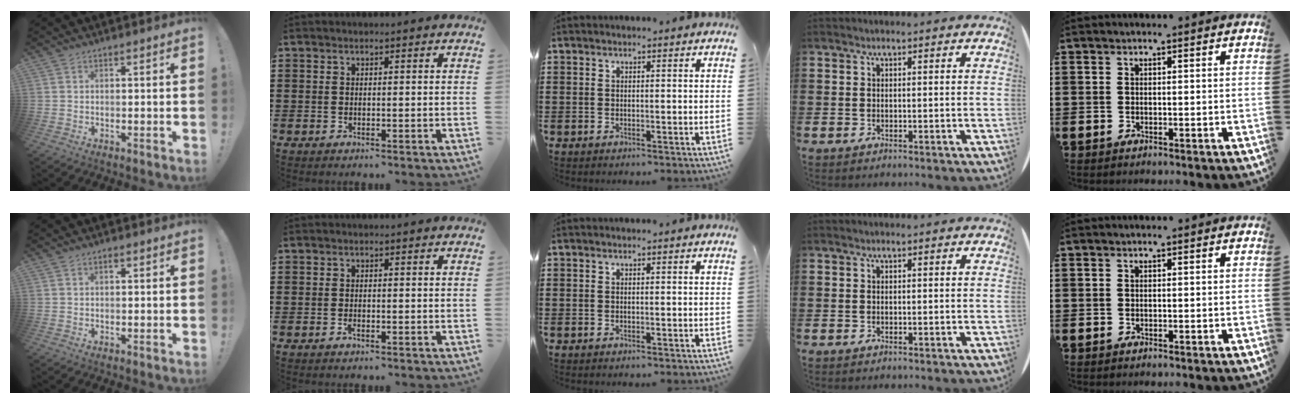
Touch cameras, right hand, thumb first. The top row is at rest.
{"thumb": {"total": 0.6, "force": [0.3, 0.4, 0.3], "torque": [-0.004, 0.001, 0.004]}, "index": {"total": 0.7, "force": [-0.5, 0.2, 0.4], "torque": [-0.011, -0.003, -0.008]}}